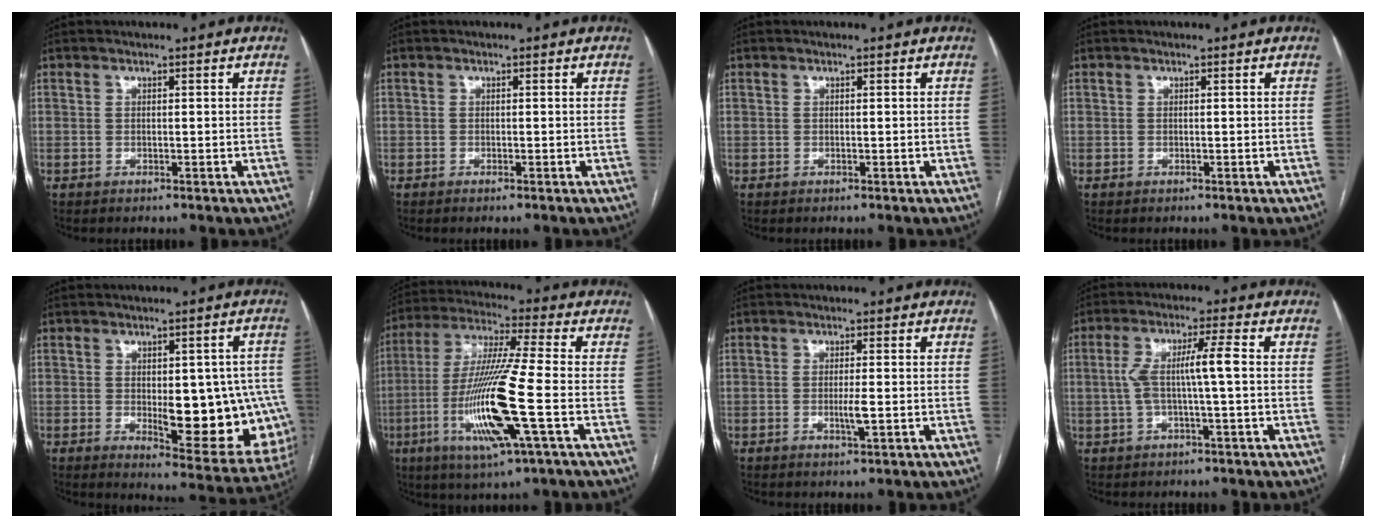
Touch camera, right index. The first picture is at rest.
{"total": 0.6, "force": [-0.4, -0.1, 0.4], "torque": [-0.008, -0.001, -0.006]}
{"total": 0.0}
{"total": 0.0}
{"total": 15.9, "force": [-2.1, 6.2, 14.5], "torque": [-0.144, 0.012, -0.003]}
{"total": 16.5, "force": [-4.6, -0.2, 15.8], "torque": [-0.328, -0.018, -0.091]}
{"total": 2.2, "force": [-0.5, -0.1, 2.1], "torque": [-0.043, -0.006, -0.009]}
{"total": 6.3, "force": [-0.1, 0.2, 6.3], "torque": [-0.131, 0.022, 0.001]}